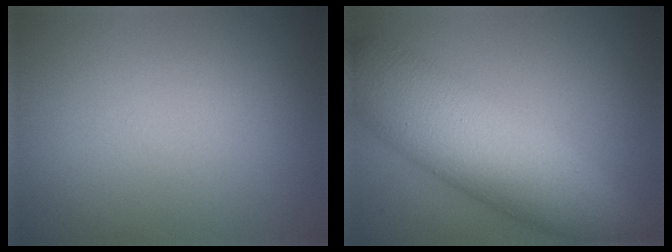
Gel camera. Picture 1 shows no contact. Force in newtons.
{"total": 9.2, "press": 9.2, "slide": 0.1}